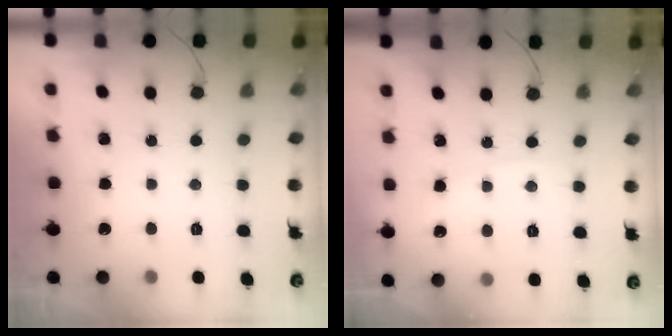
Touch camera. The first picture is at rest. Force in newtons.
{"total": 2.8, "press": 2.8, "slide": 0.3}